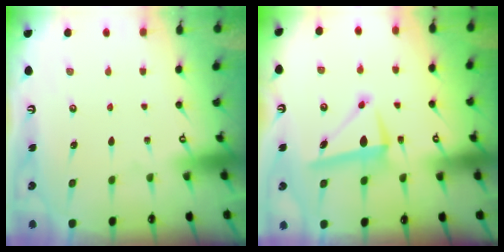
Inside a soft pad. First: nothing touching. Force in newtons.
{"total": 8.2, "press": 8.1, "slide": 1.4}